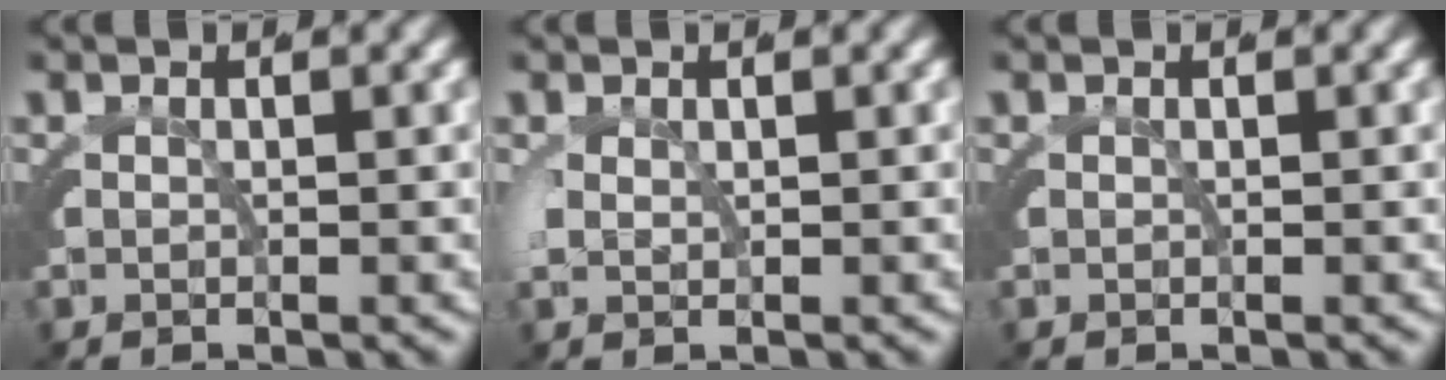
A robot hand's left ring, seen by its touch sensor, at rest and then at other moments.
{"total": 1.0, "force": [0.3, 0.6, 0.8], "torque": [-0.031, -0.011, 0.015]}
{"total": 0.0}